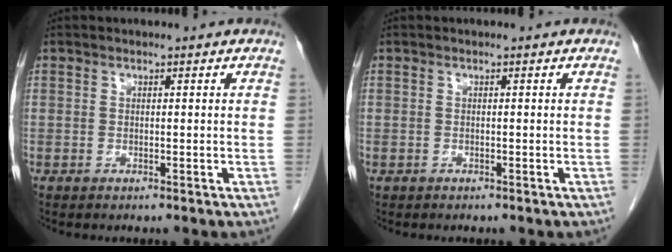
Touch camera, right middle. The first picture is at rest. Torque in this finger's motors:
{"motor_torque": [1.02, -0.89, 0.46, 0.03]}